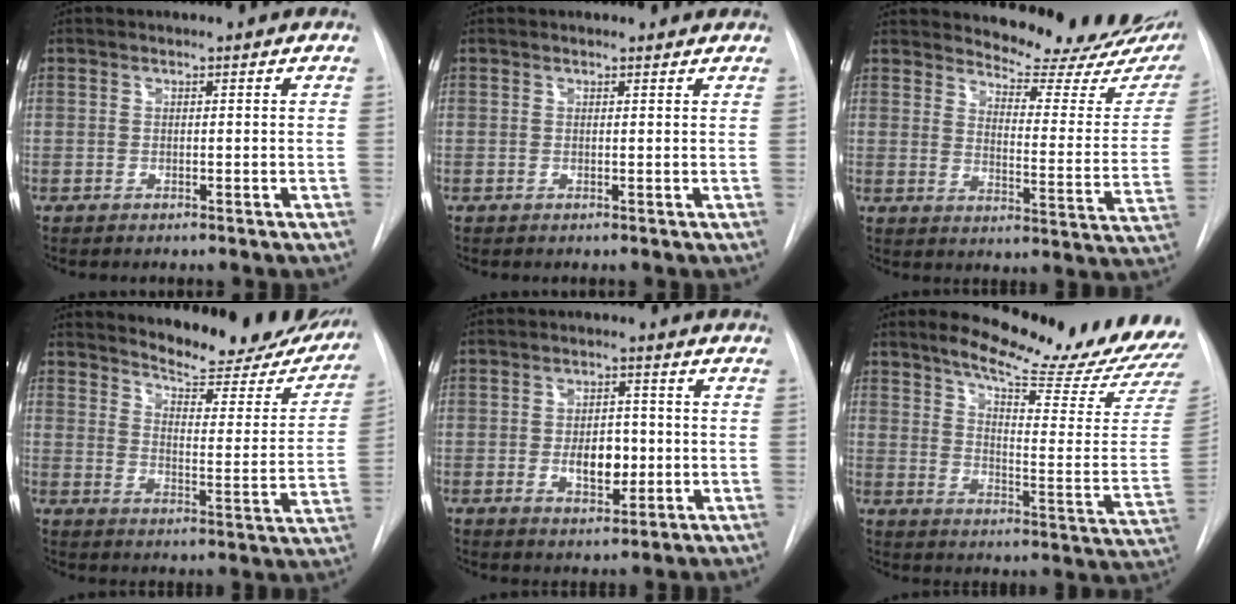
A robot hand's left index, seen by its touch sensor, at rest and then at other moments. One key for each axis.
{"total": 2.1, "fx": 2.0, "fy": 0.5, "fz": 0.3, "tx": -0.012, "ty": 0.008, "tz": 0.016}
{"total": 19.3, "fx": 17.8, "fy": 3.3, "fz": 6.8, "tx": -0.081, "ty": -0.095, "tz": 0.208}
{"total": 21.2, "fx": 19.4, "fy": 4.9, "fz": 7.3, "tx": -0.088, "ty": -0.061, "tz": 0.237}
{"total": 5.8, "fx": -0.8, "fy": 3.2, "fz": 4.7, "tx": -0.073, "ty": 0.003, "tz": -0.006}
{"total": 21.1, "fx": 19.2, "fy": 1.2, "fz": 8.7, "tx": -0.130, "ty": -0.104, "tz": 0.243}